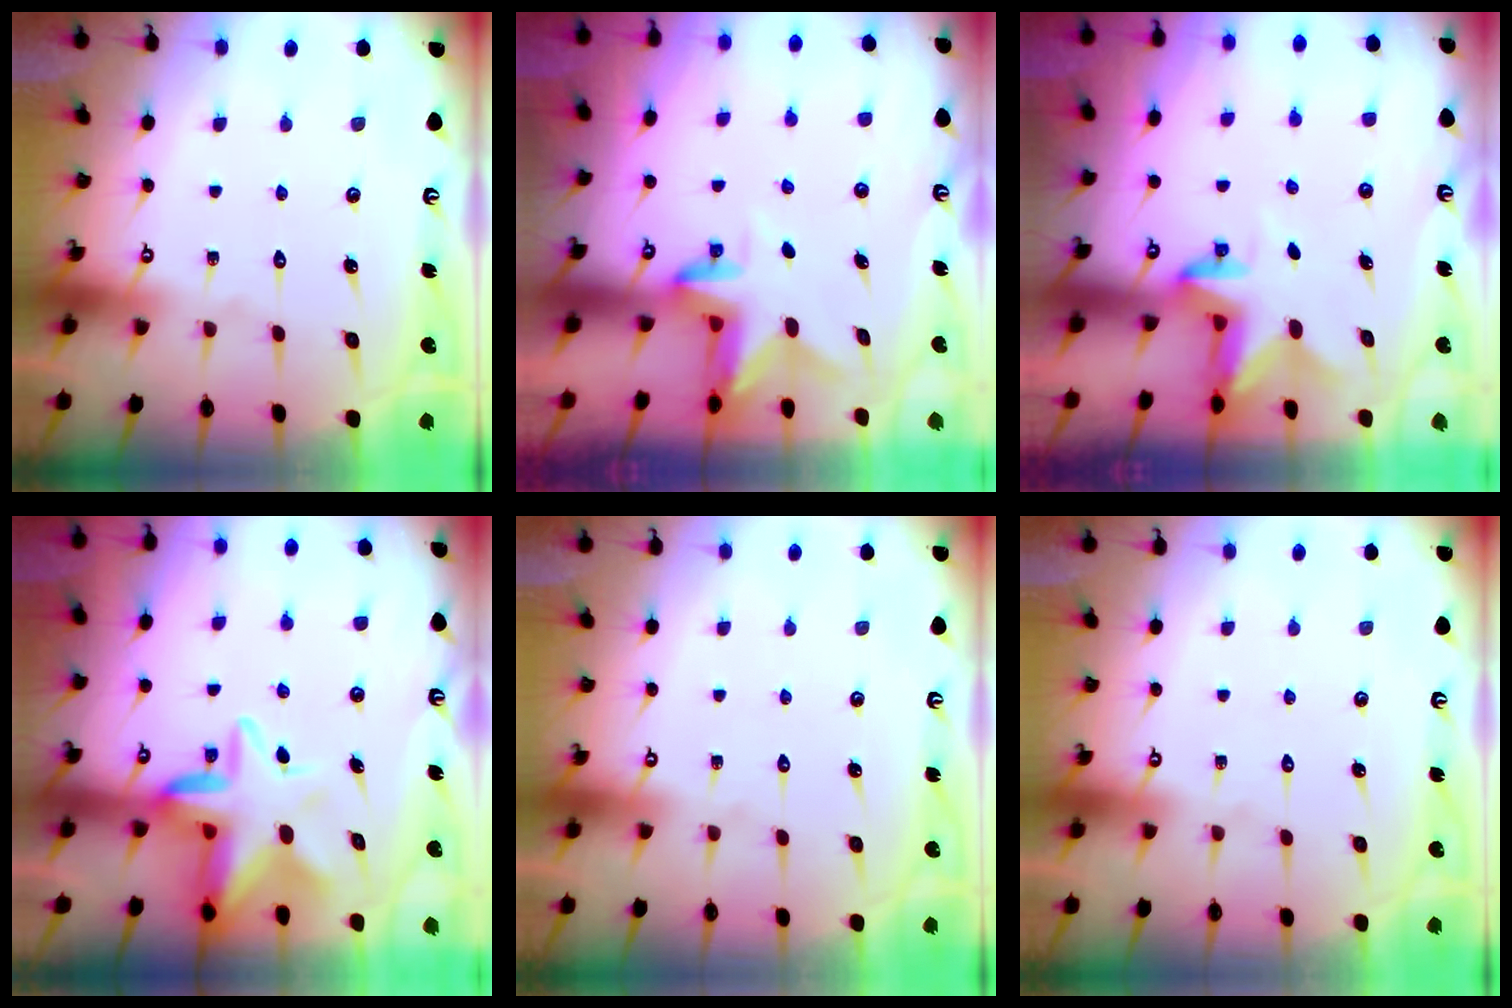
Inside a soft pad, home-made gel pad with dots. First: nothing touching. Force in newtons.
{"total": 3.0, "press": 3.0, "slide": 0.3}
{"total": 2.8, "press": 2.8, "slide": 0.6}
{"total": 7.8, "press": 7.7, "slide": 1.3}
{"total": 0.0}
{"total": 0.0}